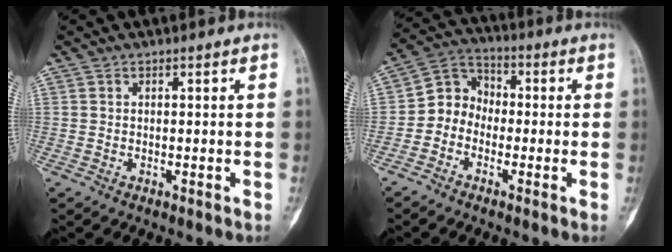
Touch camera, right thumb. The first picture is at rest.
{"total": 6.9, "force": [-1.9, 5.9, 2.8], "torque": [-0.021, 0.034, -0.055]}